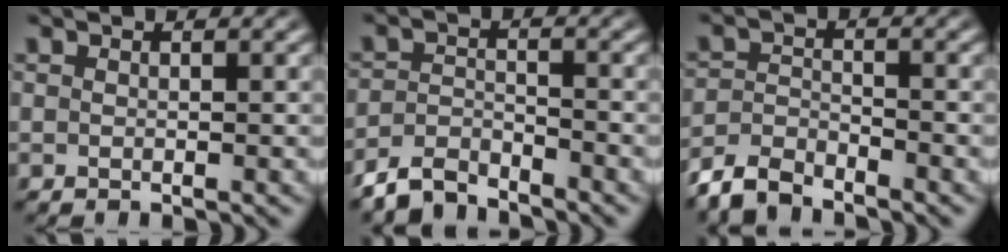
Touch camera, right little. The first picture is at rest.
{"total": 4.1, "force": [-3.7, 1.3, 1.1], "torque": [-0.017, -0.009, -0.065]}
{"total": 3.9, "force": [-3.4, 1.4, 1.1], "torque": [-0.017, -0.006, -0.061]}